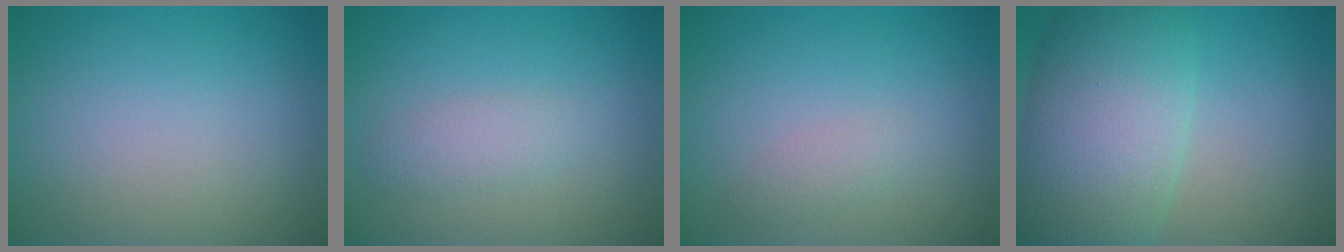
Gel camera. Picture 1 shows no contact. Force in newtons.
{"total": 1.7, "press": 1.7, "slide": 0.1}
{"total": 1.1, "press": 1.1, "slide": 0.0}
{"total": 9.6, "press": 9.6, "slide": 0.3}